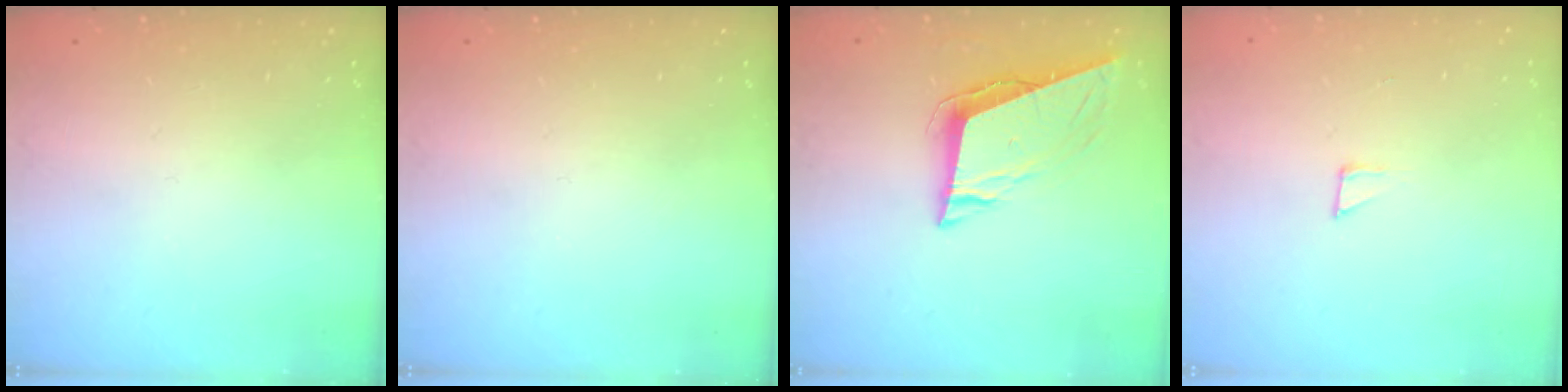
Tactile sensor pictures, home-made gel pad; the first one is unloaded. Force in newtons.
{"total": 0.0}
{"total": 9.1, "press": 8.5, "slide": 3.1}
{"total": 2.3, "press": 2.3, "slide": 0.2}